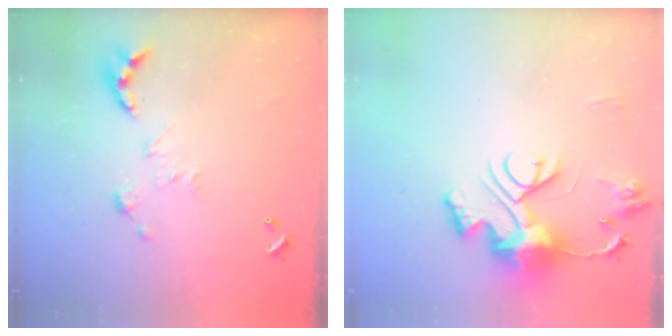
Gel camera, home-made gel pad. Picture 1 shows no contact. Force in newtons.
{"total": 13.2, "press": 13.1, "slide": 1.4}